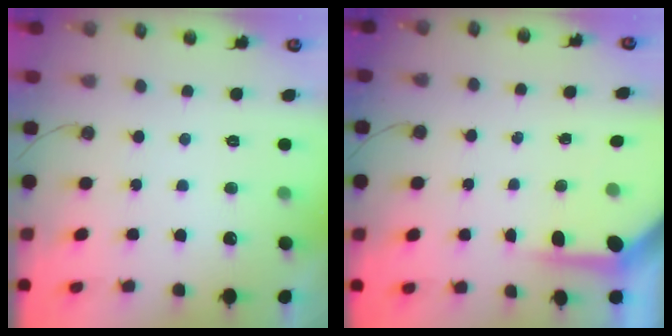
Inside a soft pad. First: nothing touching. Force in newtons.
{"total": 5.2, "press": 5.1, "slide": 0.2}